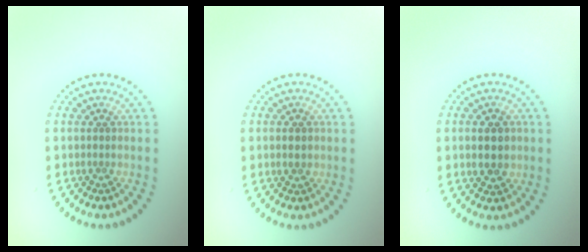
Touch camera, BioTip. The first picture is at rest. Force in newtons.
{"total": 1.8, "press": 1.8, "slide": 0.2}
{"total": 2.8, "press": 2.8, "slide": 0.2}